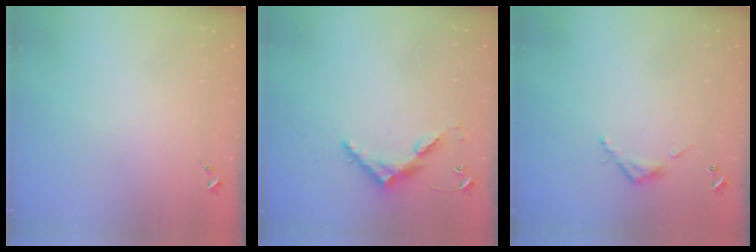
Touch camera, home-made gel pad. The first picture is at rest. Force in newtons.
{"total": 6.8, "press": 6.8, "slide": 0.5}
{"total": 3.7, "press": 3.7, "slide": 0.2}